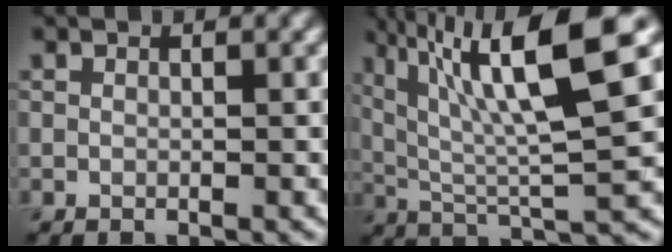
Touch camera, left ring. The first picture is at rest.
{"total": 11.6, "force": [5.0, 2.2, 10.3], "torque": [-0.167, 0.010, 0.089]}